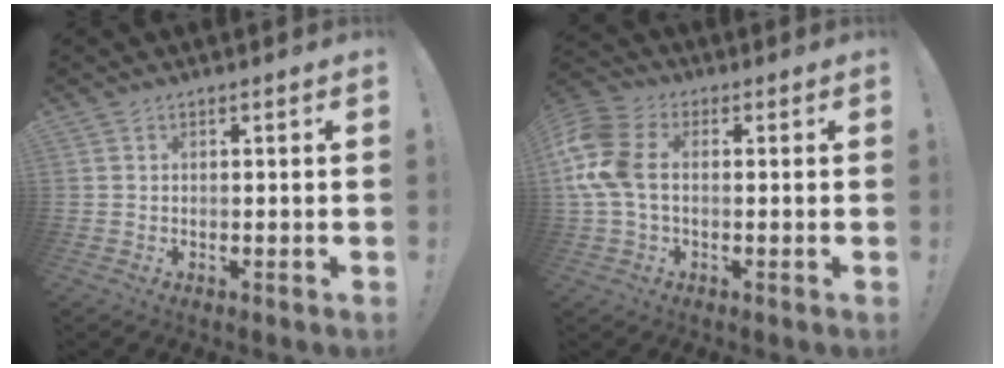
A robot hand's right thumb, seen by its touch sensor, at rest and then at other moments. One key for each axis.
{"total": 12.6, "fx": 0.7, "fy": 8.1, "fz": 9.6, "tx": -0.209, "ty": 0.004, "tz": 0.015}